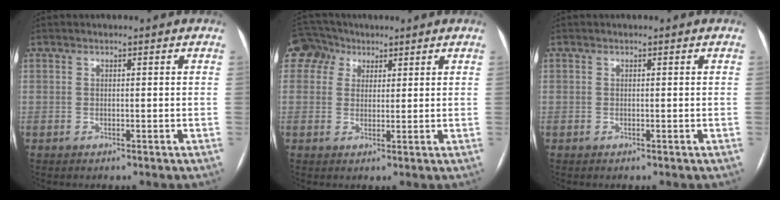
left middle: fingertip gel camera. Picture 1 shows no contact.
{"total": 5.2, "force": [2.6, 4.4, 0.7], "torque": [-0.023, 0.027, 0.052]}
{"total": 0.0}